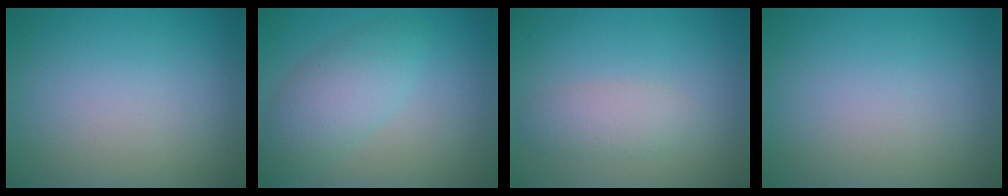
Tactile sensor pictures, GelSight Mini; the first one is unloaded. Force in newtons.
{"total": 4.2, "press": 4.2, "slide": 0.0}
{"total": 2.1, "press": 2.1, "slide": 0.1}
{"total": 0.0}